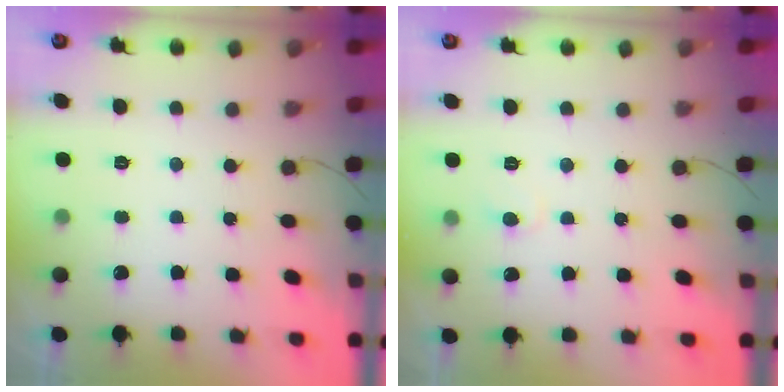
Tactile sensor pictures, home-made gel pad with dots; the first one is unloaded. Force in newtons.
{"total": 4.3, "press": 4.2, "slide": 0.4}